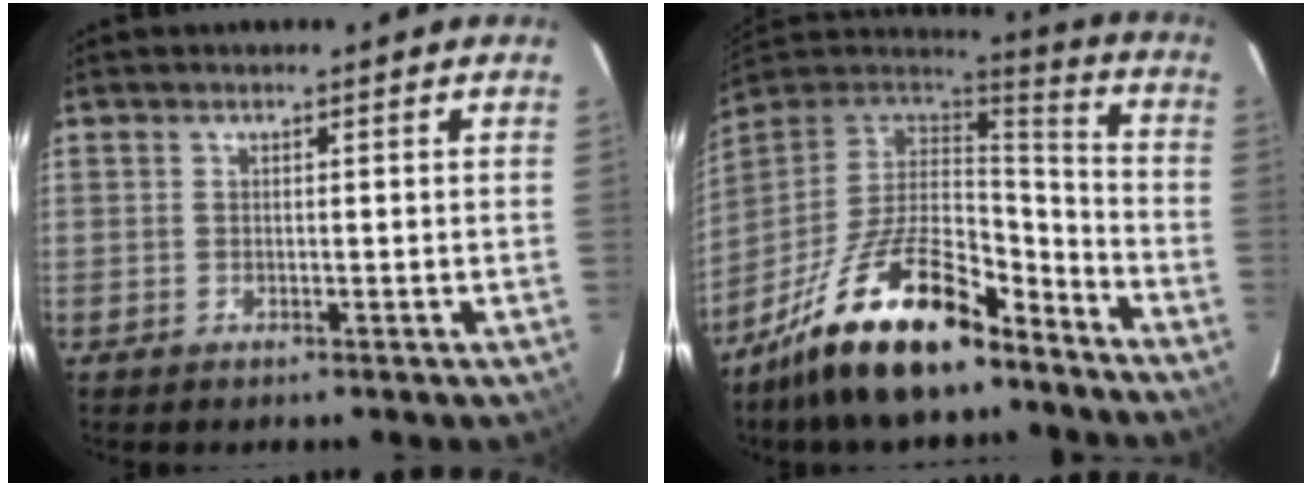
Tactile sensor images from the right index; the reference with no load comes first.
{"total": 22.6, "force": [-15.1, 8.4, 14.6], "torque": [-0.280, -0.011, -0.254]}